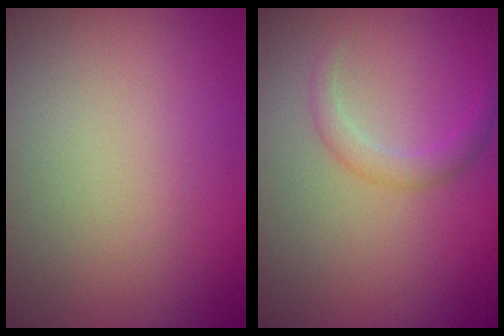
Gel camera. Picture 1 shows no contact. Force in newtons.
{"total": 1.7, "press": 1.7, "slide": 0.1}